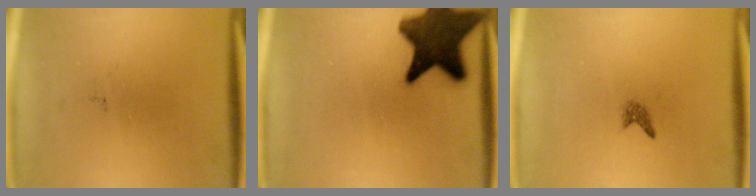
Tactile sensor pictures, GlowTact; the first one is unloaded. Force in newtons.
{"total": 14.0}
{"total": 0.9}